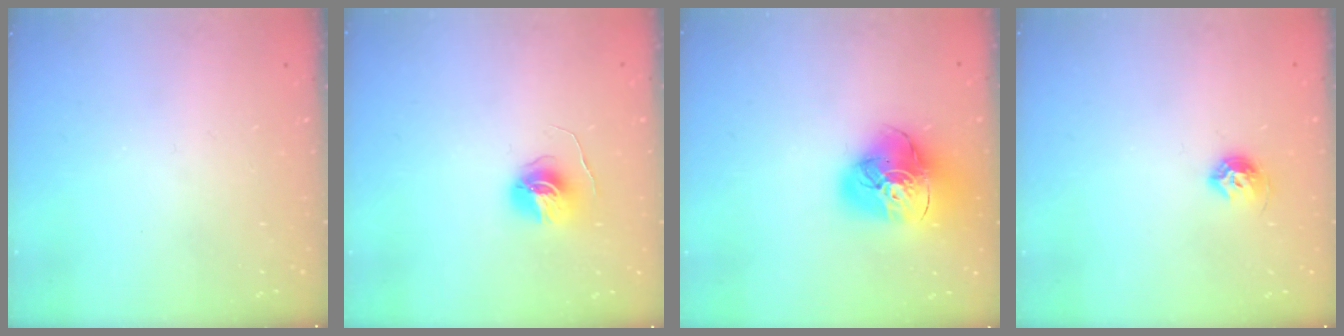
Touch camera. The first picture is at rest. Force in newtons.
{"total": 6.7, "press": 6.7, "slide": 0.4}
{"total": 19.0, "press": 18.8, "slide": 2.2}
{"total": 7.6, "press": 7.5, "slide": 1.1}